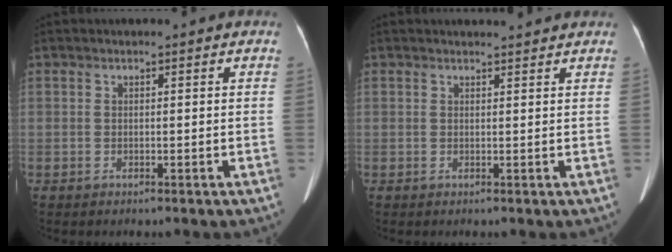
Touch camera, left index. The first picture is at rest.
{"total": 3.3, "force": [3.2, 0.3, 0.7], "torque": [-0.012, 0.013, 0.038]}